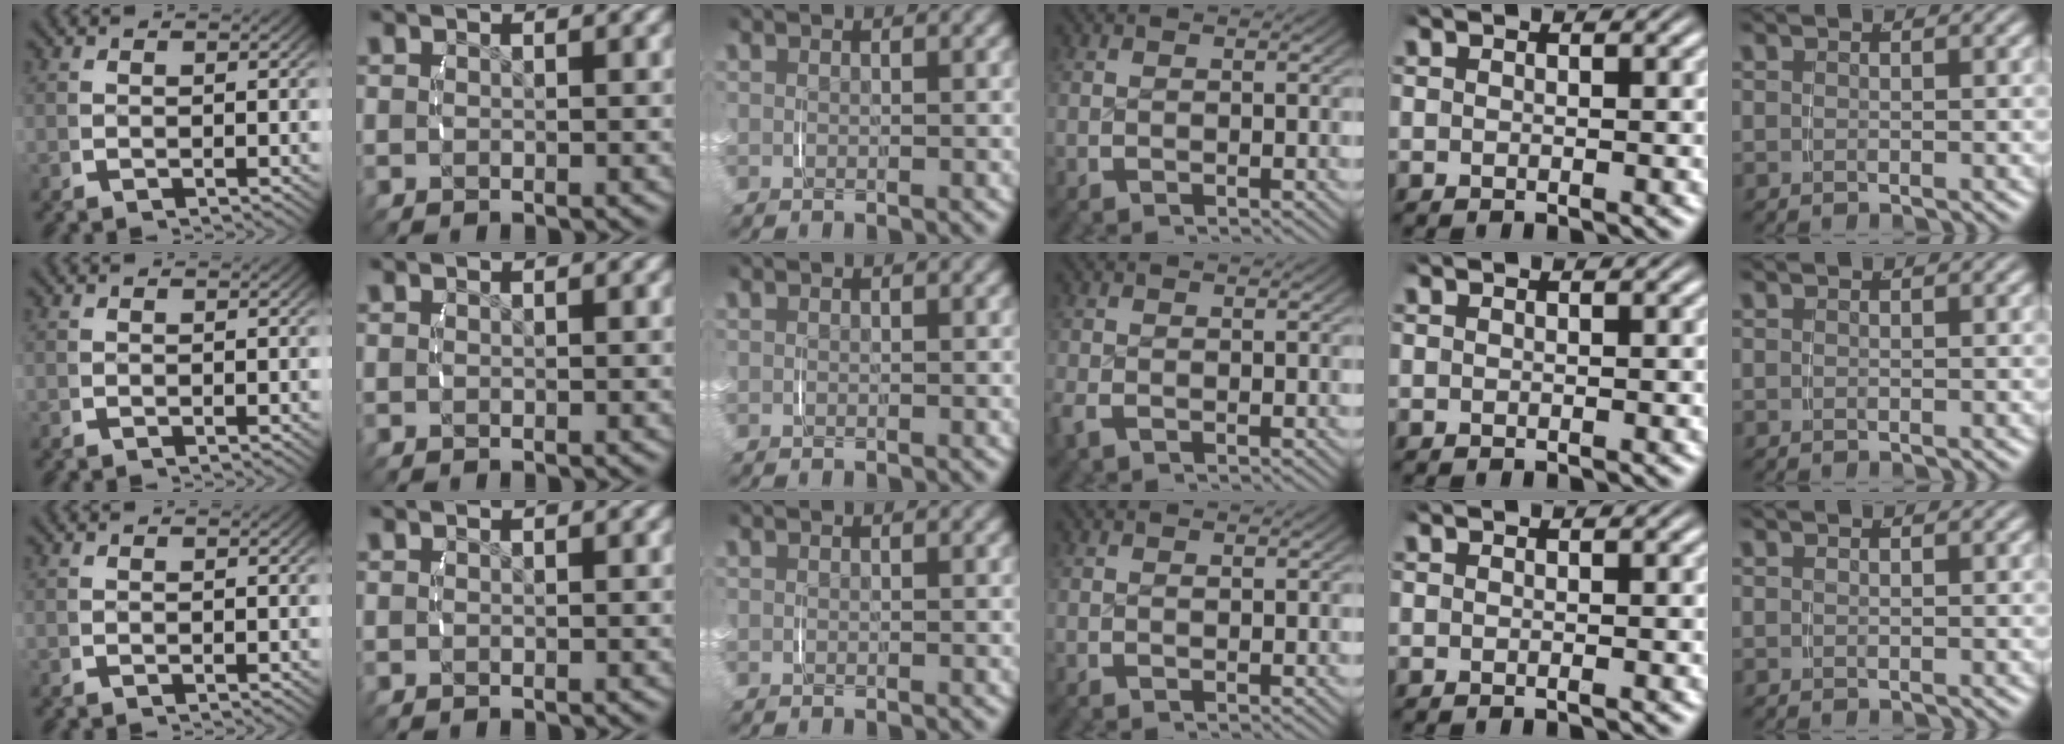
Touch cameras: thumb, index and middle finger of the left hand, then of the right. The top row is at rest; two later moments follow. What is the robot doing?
{"motion": "lift_and_place", "object": "small bumper sticker"}